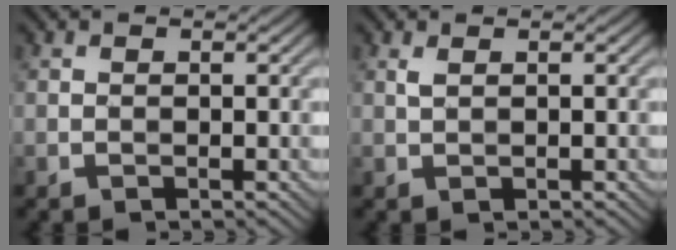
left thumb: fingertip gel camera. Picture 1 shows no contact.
{"total": 0.7, "force": [0.4, 0.1, 0.5], "torque": [-0.017, 0.002, 0.011]}